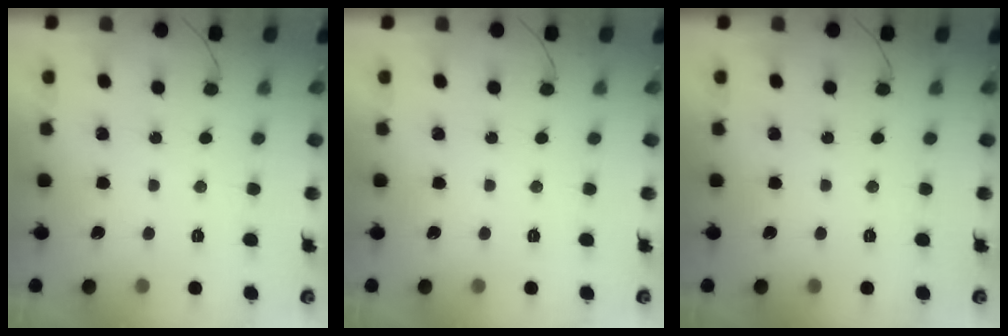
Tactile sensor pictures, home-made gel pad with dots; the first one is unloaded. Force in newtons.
{"total": 0.0}
{"total": 0.0}